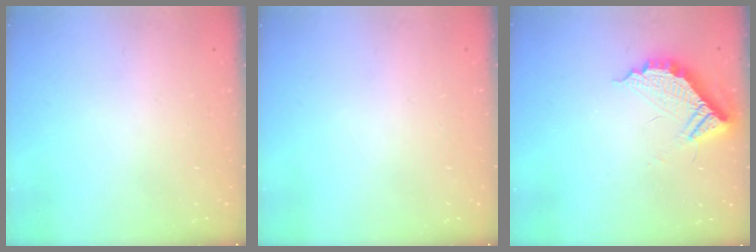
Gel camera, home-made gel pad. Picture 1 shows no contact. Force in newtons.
{"total": 0.0}
{"total": 11.1, "press": 11.1, "slide": 0.4}